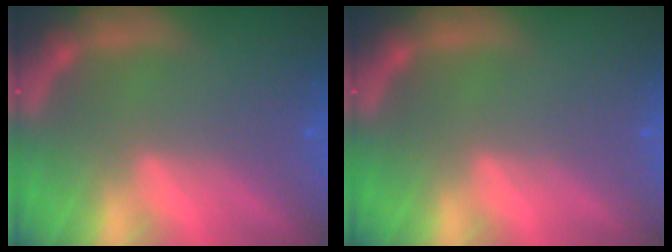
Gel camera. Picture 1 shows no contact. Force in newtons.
{"total": 0.0}